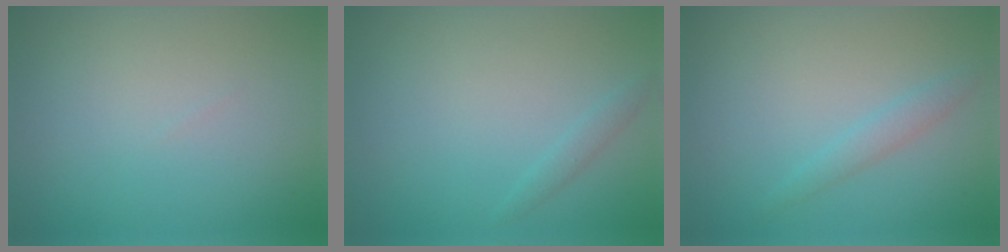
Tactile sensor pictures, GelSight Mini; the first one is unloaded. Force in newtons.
{"total": 0.9, "press": 0.9, "slide": 0.0}
{"total": 1.5, "press": 1.5, "slide": 0.1}